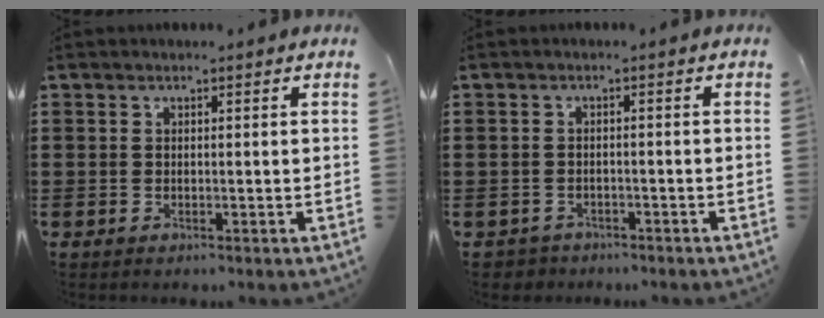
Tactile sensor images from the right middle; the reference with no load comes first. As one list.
[{"total": 1.6, "force": [-1.4, 0.7, -0.2], "torque": [-0.003, 0.002, -0.033]}]